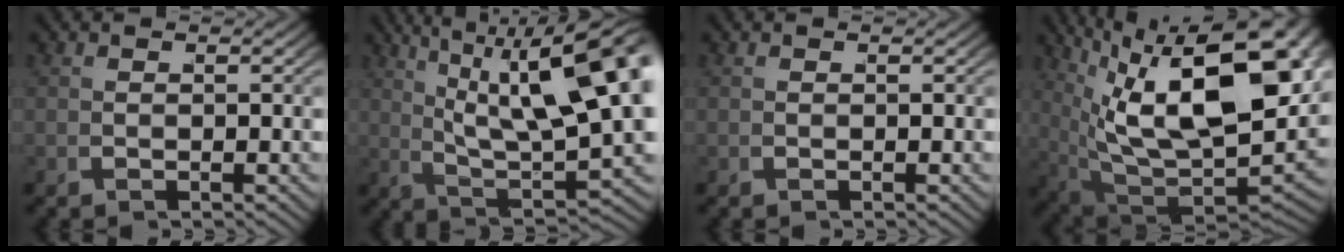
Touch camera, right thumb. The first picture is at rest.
{"total": 12.9, "force": [1.9, 5.9, 11.4], "torque": [-0.163, -0.015, 0.033]}
{"total": 0.0}
{"total": 19.6, "force": [2.4, 11.3, 15.7], "torque": [-0.273, -0.042, 0.057]}